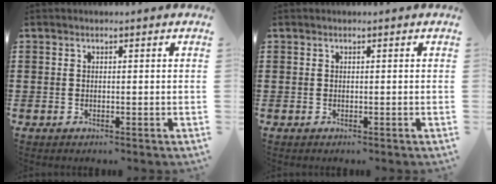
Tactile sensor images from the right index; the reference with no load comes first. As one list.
[{"total": 0.0}]